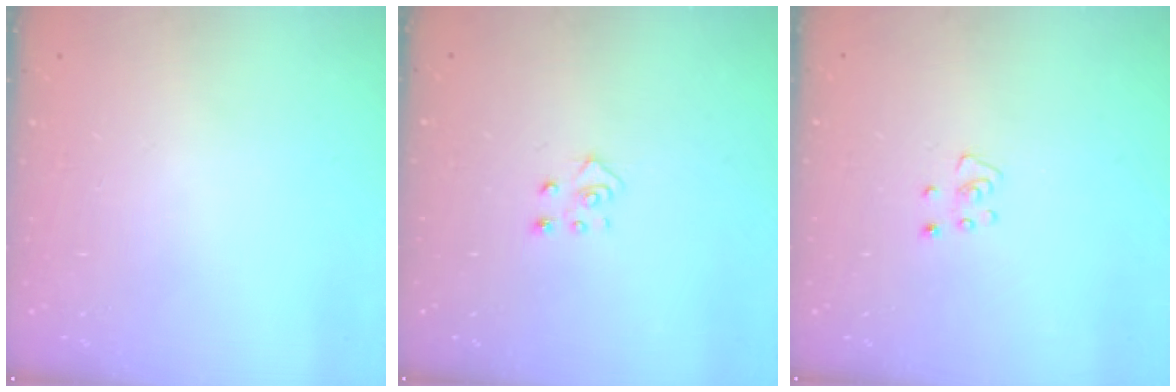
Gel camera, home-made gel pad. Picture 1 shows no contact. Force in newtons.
{"total": 4.5, "press": 4.5, "slide": 0.4}
{"total": 3.8, "press": 3.8, "slide": 0.3}